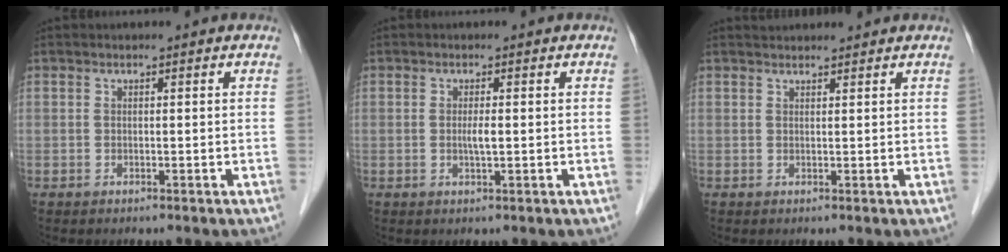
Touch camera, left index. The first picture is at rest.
{"total": 1.5, "force": [-0.1, 0.1, 1.5], "torque": [-0.030, -0.002, -0.002]}
{"total": 2.3, "force": [2.3, 0.3, 0.2], "torque": [-0.008, 0.025, 0.040]}